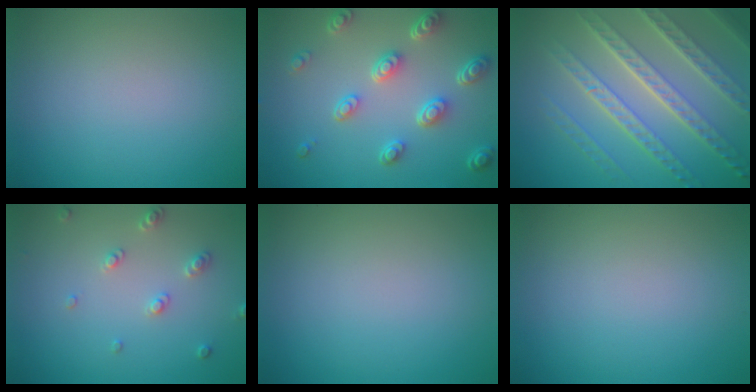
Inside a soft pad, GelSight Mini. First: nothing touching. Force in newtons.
{"total": 5.1, "press": 3.8, "slide": 3.3}
{"total": 7.6, "press": 5.3, "slide": 5.5}
{"total": 1.9, "press": 1.8, "slide": 0.5}
{"total": 0.0}
{"total": 0.0}